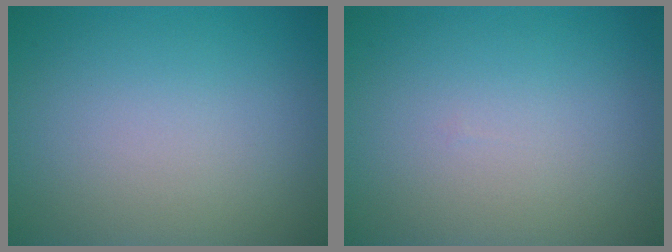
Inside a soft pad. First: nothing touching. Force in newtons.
{"total": 0.0}